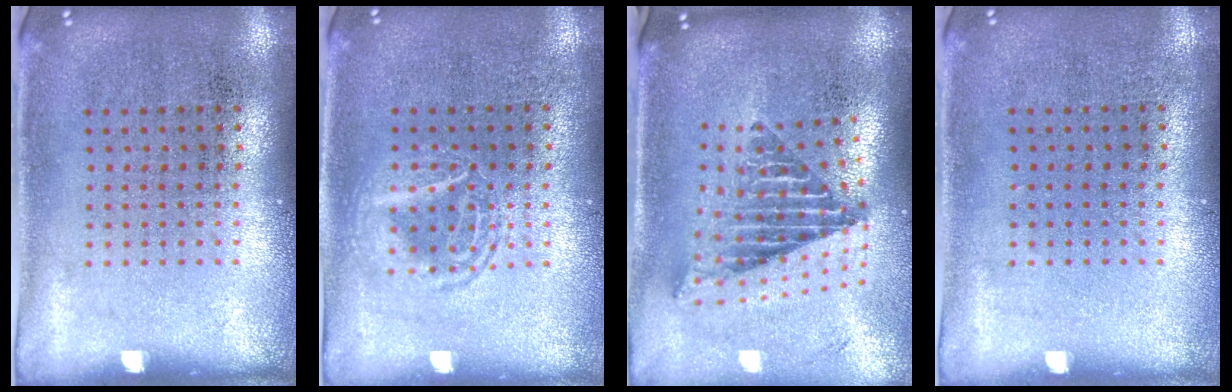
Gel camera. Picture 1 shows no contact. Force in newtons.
{"total": 2.2, "press": 2.2, "slide": 0.3}
{"total": 2.5, "press": 1.7, "slide": 1.8}
{"total": 0.0}